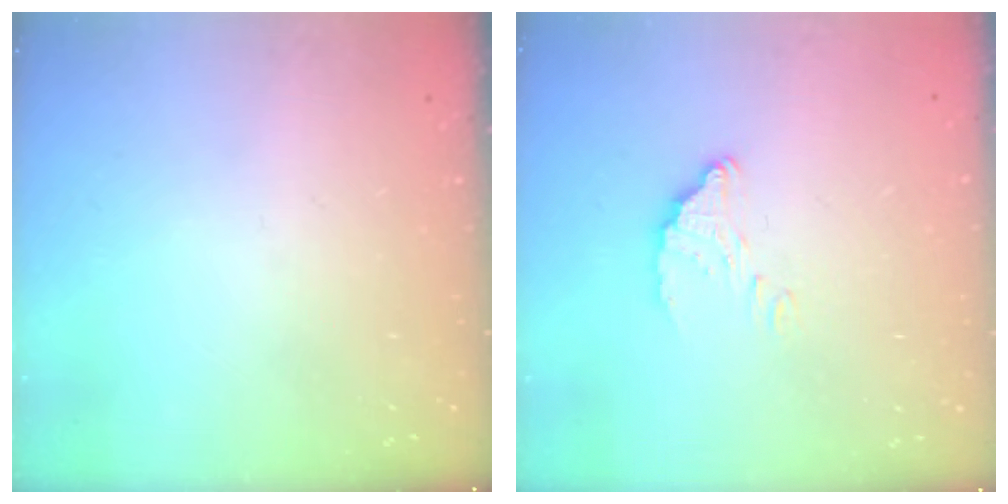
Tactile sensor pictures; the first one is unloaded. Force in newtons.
{"total": 4.7, "press": 4.7, "slide": 0.3}